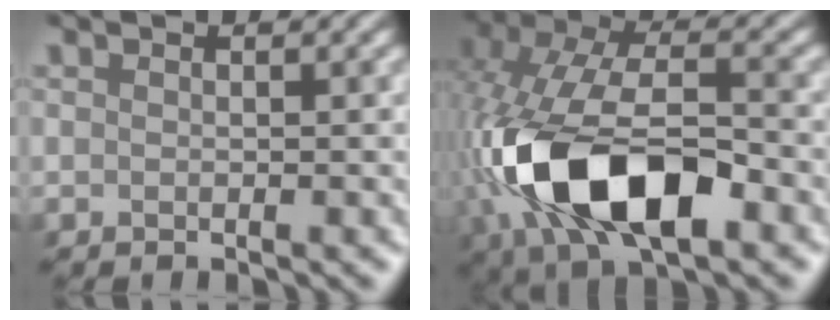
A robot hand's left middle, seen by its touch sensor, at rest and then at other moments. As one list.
[{"total": 12.8, "force": [-4.5, 6.3, 10.2], "torque": [-0.220, 0.006, -0.080]}]